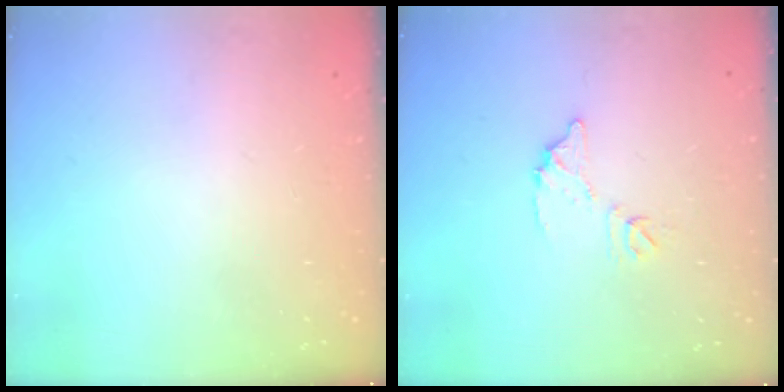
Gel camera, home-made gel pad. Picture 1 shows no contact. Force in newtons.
{"total": 7.8, "press": 7.8, "slide": 0.3}